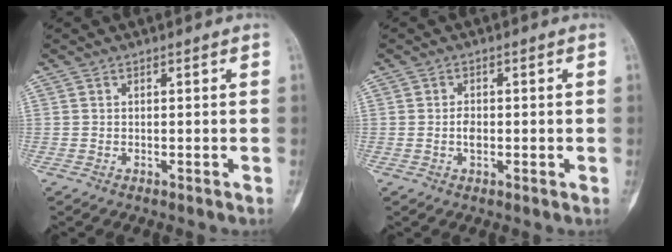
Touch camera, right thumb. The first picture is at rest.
{"total": 1.9, "force": [-0.3, 1.3, 1.4], "torque": [-0.020, 0.004, -0.008]}